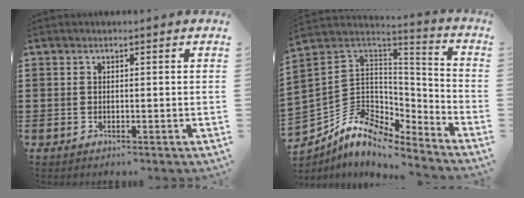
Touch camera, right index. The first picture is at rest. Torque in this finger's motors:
{"motor_torque": [0.03, -0.63, 0.12, 0.01]}